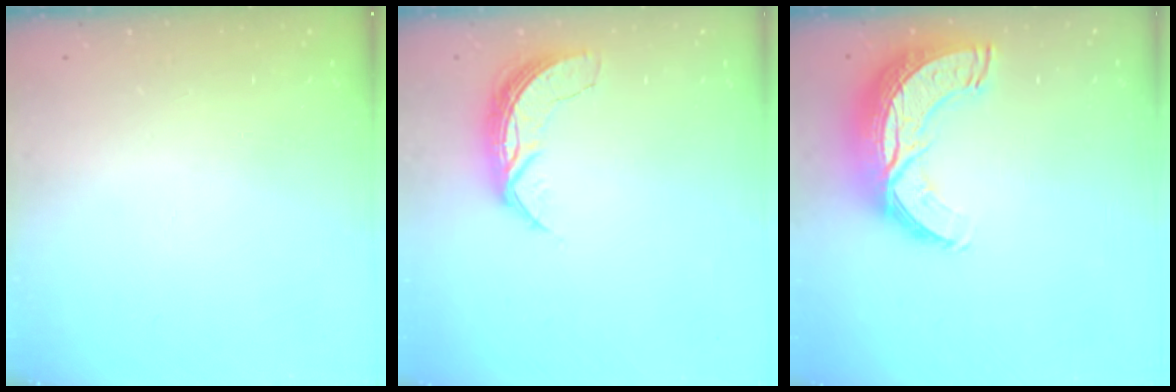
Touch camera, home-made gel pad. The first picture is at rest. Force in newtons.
{"total": 7.2, "press": 7.2, "slide": 0.5}
{"total": 15.0, "press": 14.9, "slide": 1.0}